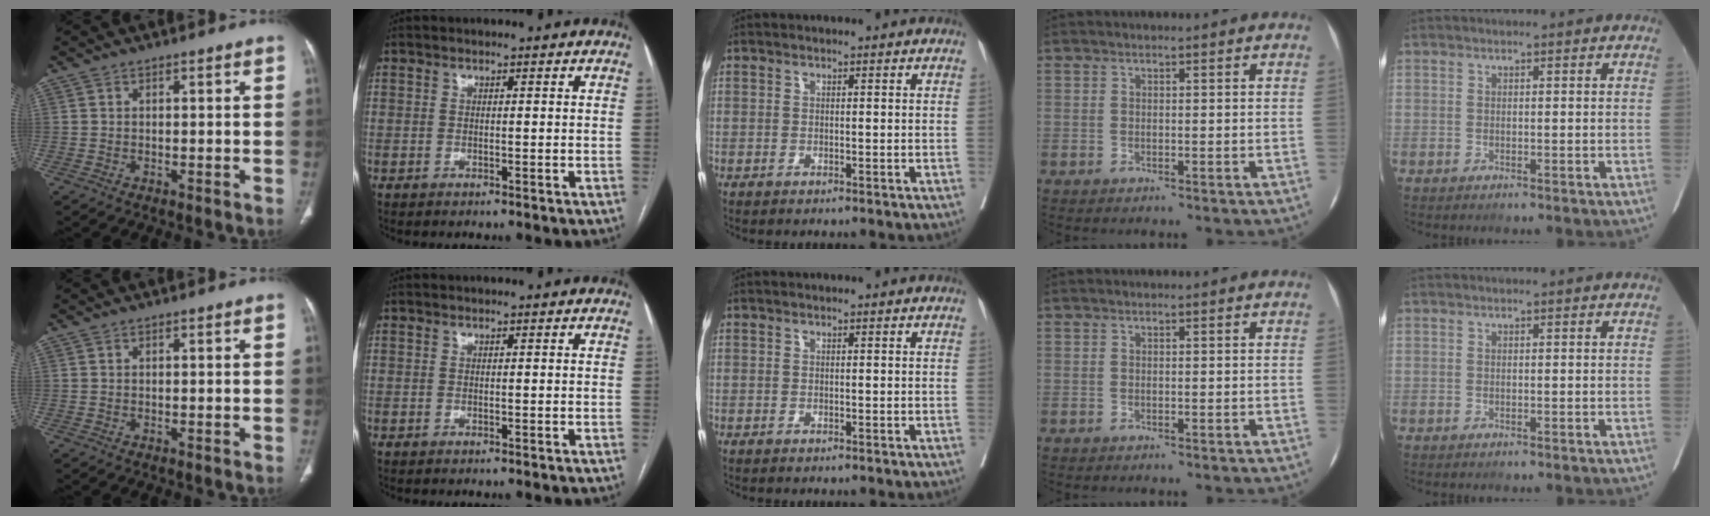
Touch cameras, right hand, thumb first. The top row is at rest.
{}